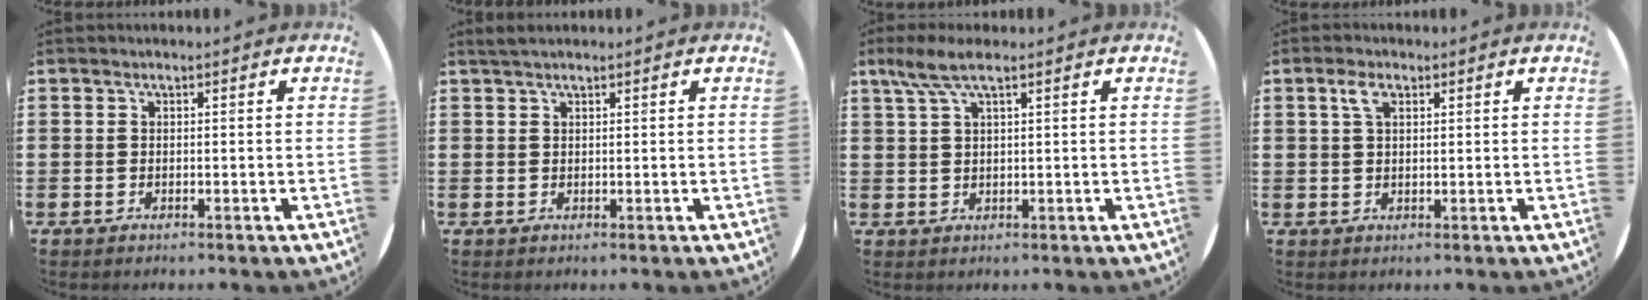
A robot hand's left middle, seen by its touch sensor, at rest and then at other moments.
{"total": 1.1, "force": [1.0, 0.1, 0.5], "torque": [-0.011, 0.003, 0.018]}
{"total": 4.2, "force": [2.4, 0.8, 3.3], "torque": [-0.070, 0.004, 0.042]}
{"total": 2.7, "force": [1.4, 1.4, 1.8], "torque": [-0.034, 0.003, 0.024]}